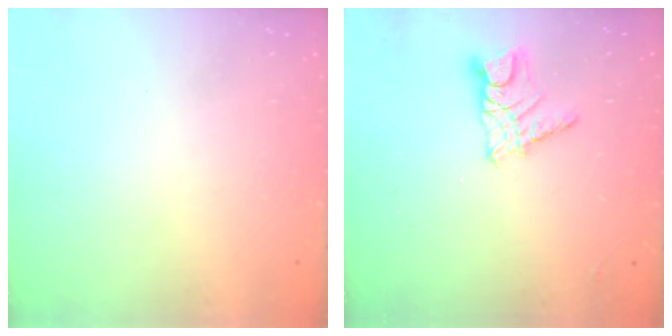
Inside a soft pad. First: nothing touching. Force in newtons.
{"total": 8.9, "press": 8.8, "slide": 0.8}